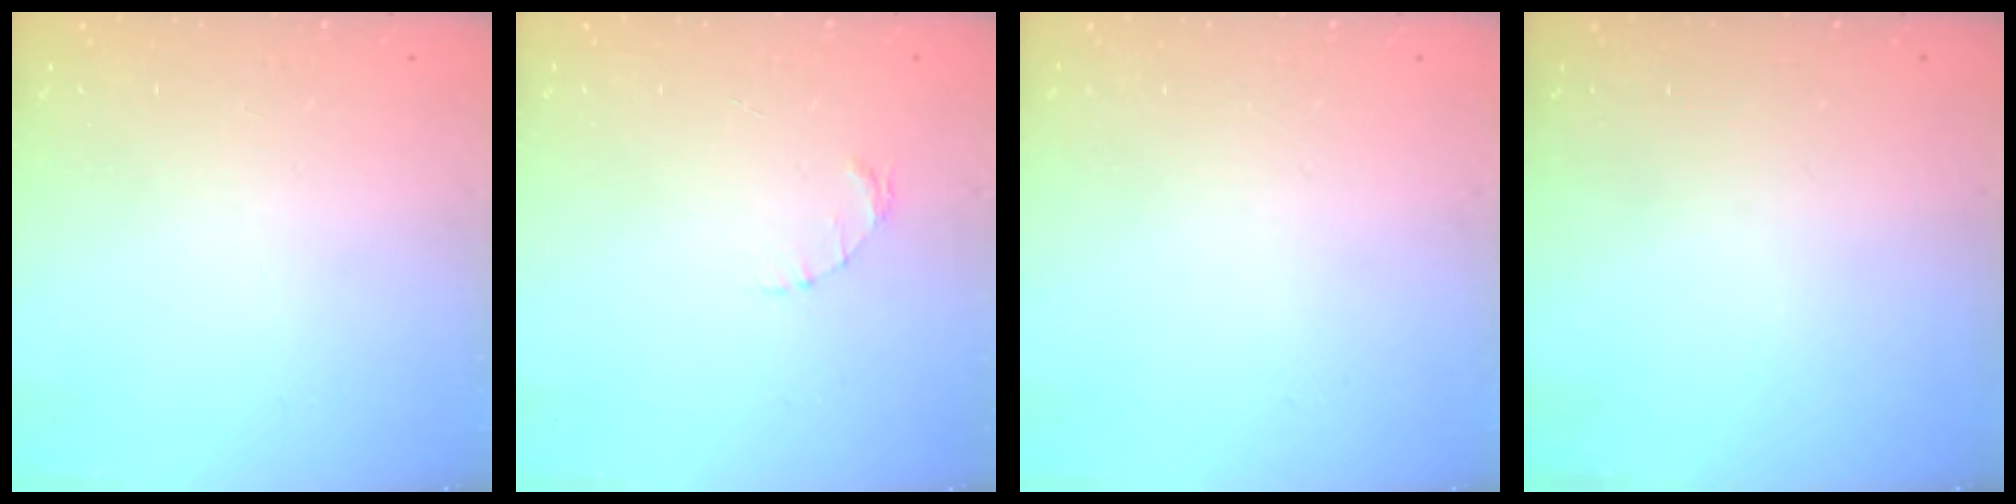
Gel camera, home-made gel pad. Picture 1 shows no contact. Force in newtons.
{"total": 1.6, "press": 1.5, "slide": 0.3}
{"total": 0.0}
{"total": 0.0}